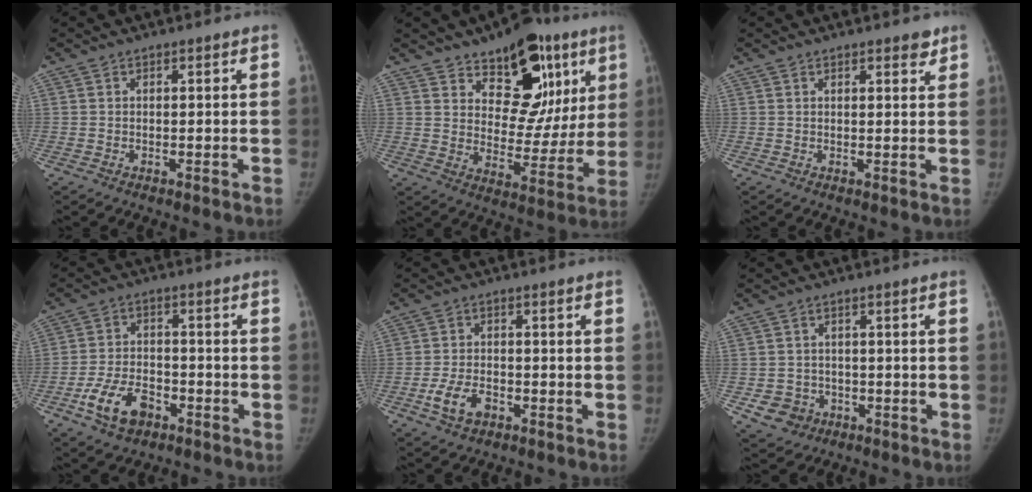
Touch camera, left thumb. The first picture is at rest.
{"total": 18.4, "force": [10.0, 10.6, 11.2], "torque": [-0.077, -0.047, 0.145]}
{"total": 2.4, "force": [1.9, 0.9, 1.3], "torque": [-0.004, -0.010, 0.022]}
{"total": 9.5, "force": [-4.8, 5.8, 5.8], "torque": [-0.102, 0.023, -0.085]}
{"total": 5.9, "force": [-2.7, 3.6, 3.8], "torque": [-0.074, 0.013, -0.048]}
{"total": 5.6, "force": [-2.0, 5.0, 1.4], "torque": [-0.008, 0.012, -0.024]}